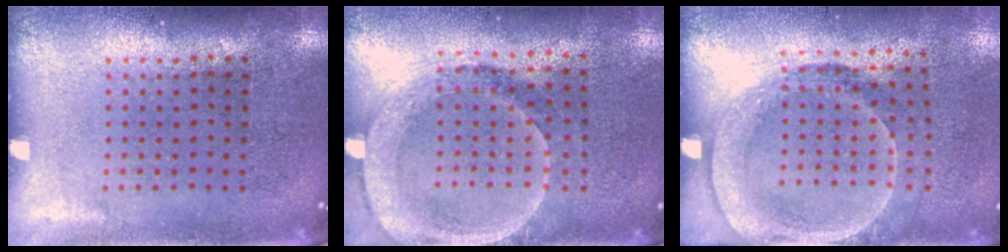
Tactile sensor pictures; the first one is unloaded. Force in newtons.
{"total": 1.9, "press": 1.7, "slide": 0.9}
{"total": 1.7, "press": 1.3, "slide": 1.1}